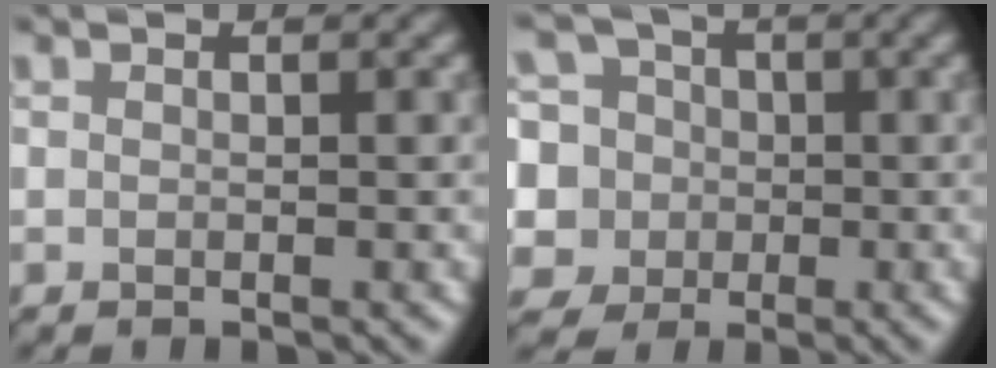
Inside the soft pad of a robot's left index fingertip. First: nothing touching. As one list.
[{"total": 9.2, "force": [1.6, 8.2, 3.9], "torque": [-0.091, 0.035, -0.007]}]